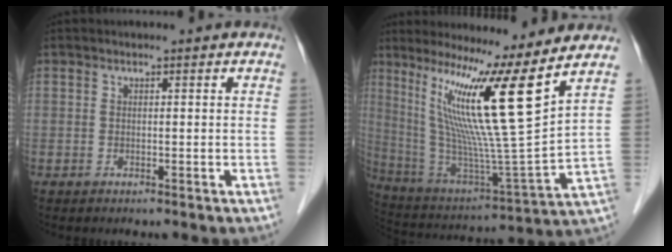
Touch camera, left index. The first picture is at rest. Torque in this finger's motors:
{"motor_torque": [2.14, 0.00, 0.57, 0.19]}